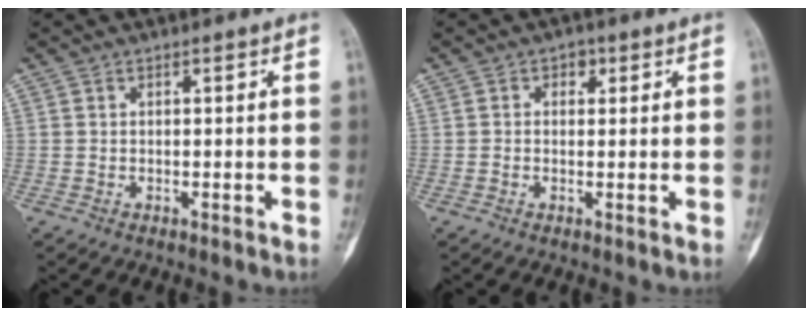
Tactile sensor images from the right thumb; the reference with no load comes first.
{"total": 1.8, "force": [0.7, 1.3, 0.9], "torque": [-0.001, 0.002, 0.003]}